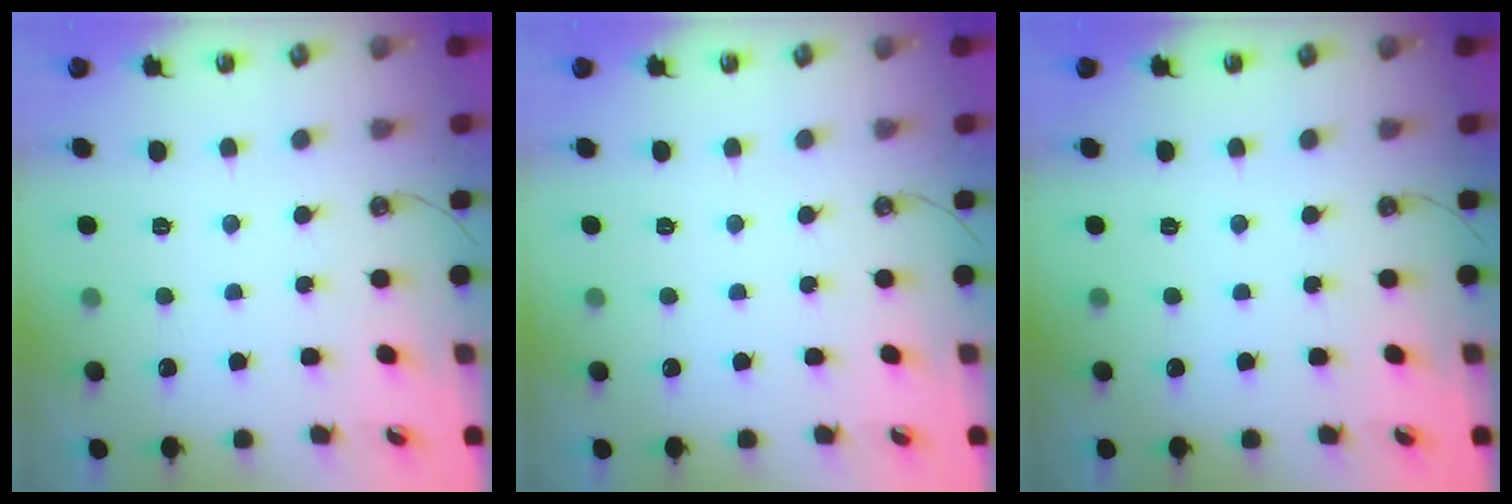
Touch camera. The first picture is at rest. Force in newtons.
{"total": 0.0}
{"total": 0.0}